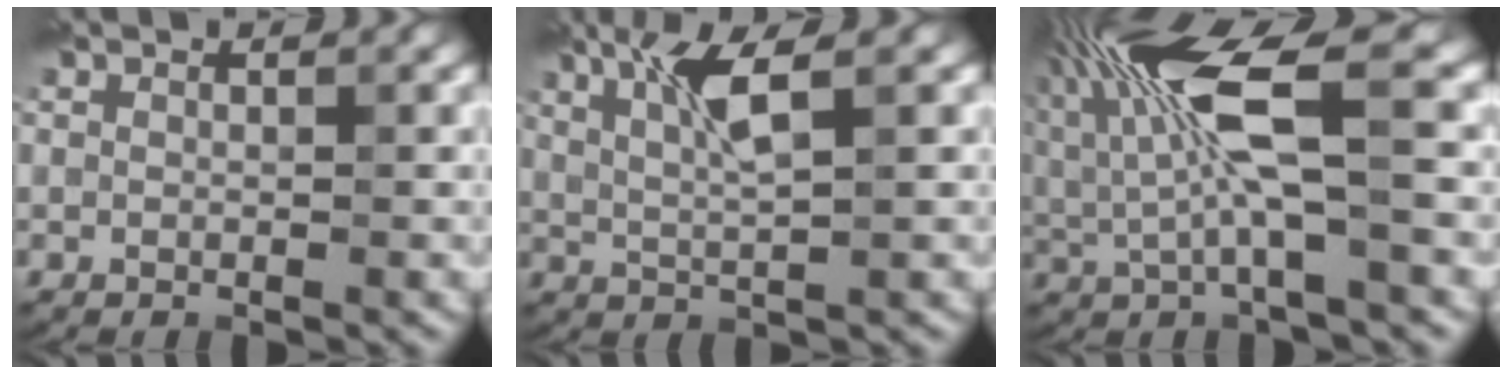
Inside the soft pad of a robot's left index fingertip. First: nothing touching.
{"total": 4.1, "force": [1.7, 0.5, 3.6], "torque": [-0.072, 0.001, 0.036]}
{"total": 9.9, "force": [1.8, 2.5, 9.4], "torque": [-0.187, 0.010, 0.028]}